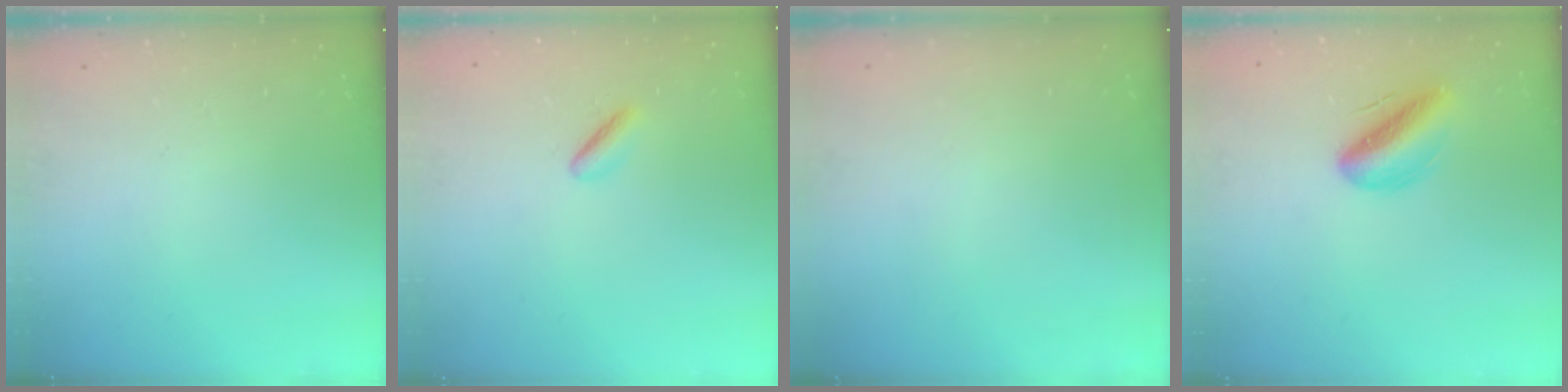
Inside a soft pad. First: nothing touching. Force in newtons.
{"total": 2.5, "press": 2.3, "slide": 0.8}
{"total": 0.0}
{"total": 10.9, "press": 10.4, "slide": 3.2}